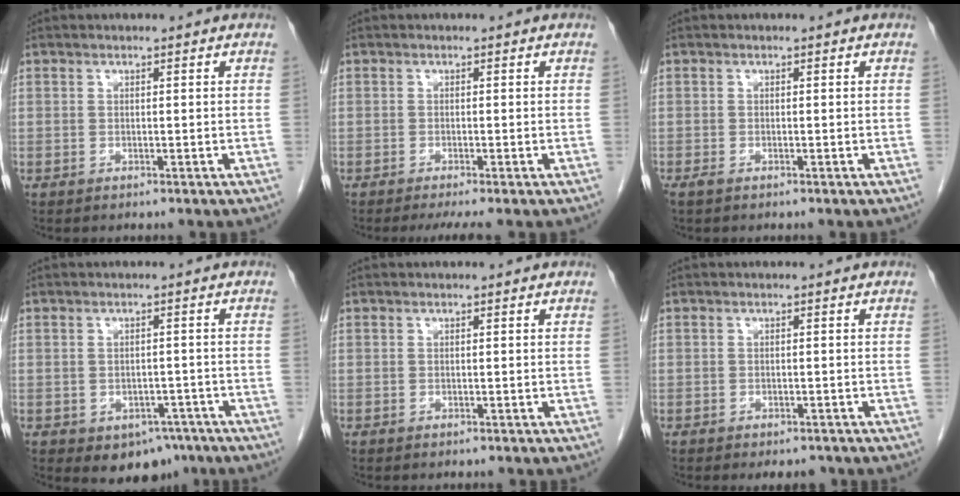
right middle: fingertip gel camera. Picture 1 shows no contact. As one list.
[{"total": 3.1, "force": [-2.3, -0.1, 2.0], "torque": [-0.027, -0.007, -0.038]}, {"total": 0.7, "force": [-0.6, 0.2, 0.4], "torque": [-0.014, -0.002, -0.009]}, {"total": 6.3, "force": [-3.8, 4.1, 2.9], "torque": [-0.026, 0.006, -0.043]}, {"total": 0.0}, {"total": 2.9, "force": [-2.3, 1.6, 0.9], "torque": [-0.004, 0.002, -0.025]}]